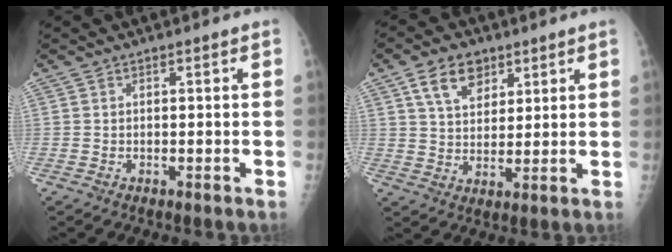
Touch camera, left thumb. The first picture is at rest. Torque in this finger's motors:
{"motor_torque": [0.77, 0.41, 0.51, -0.08, 0.17]}